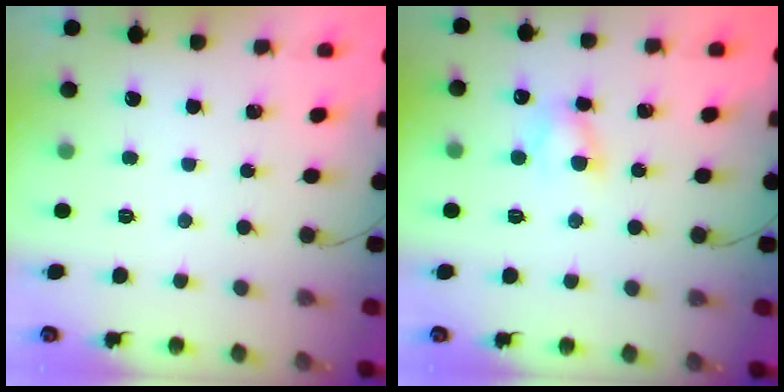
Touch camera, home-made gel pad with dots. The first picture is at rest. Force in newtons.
{"total": 4.8, "press": 4.7, "slide": 1.2}